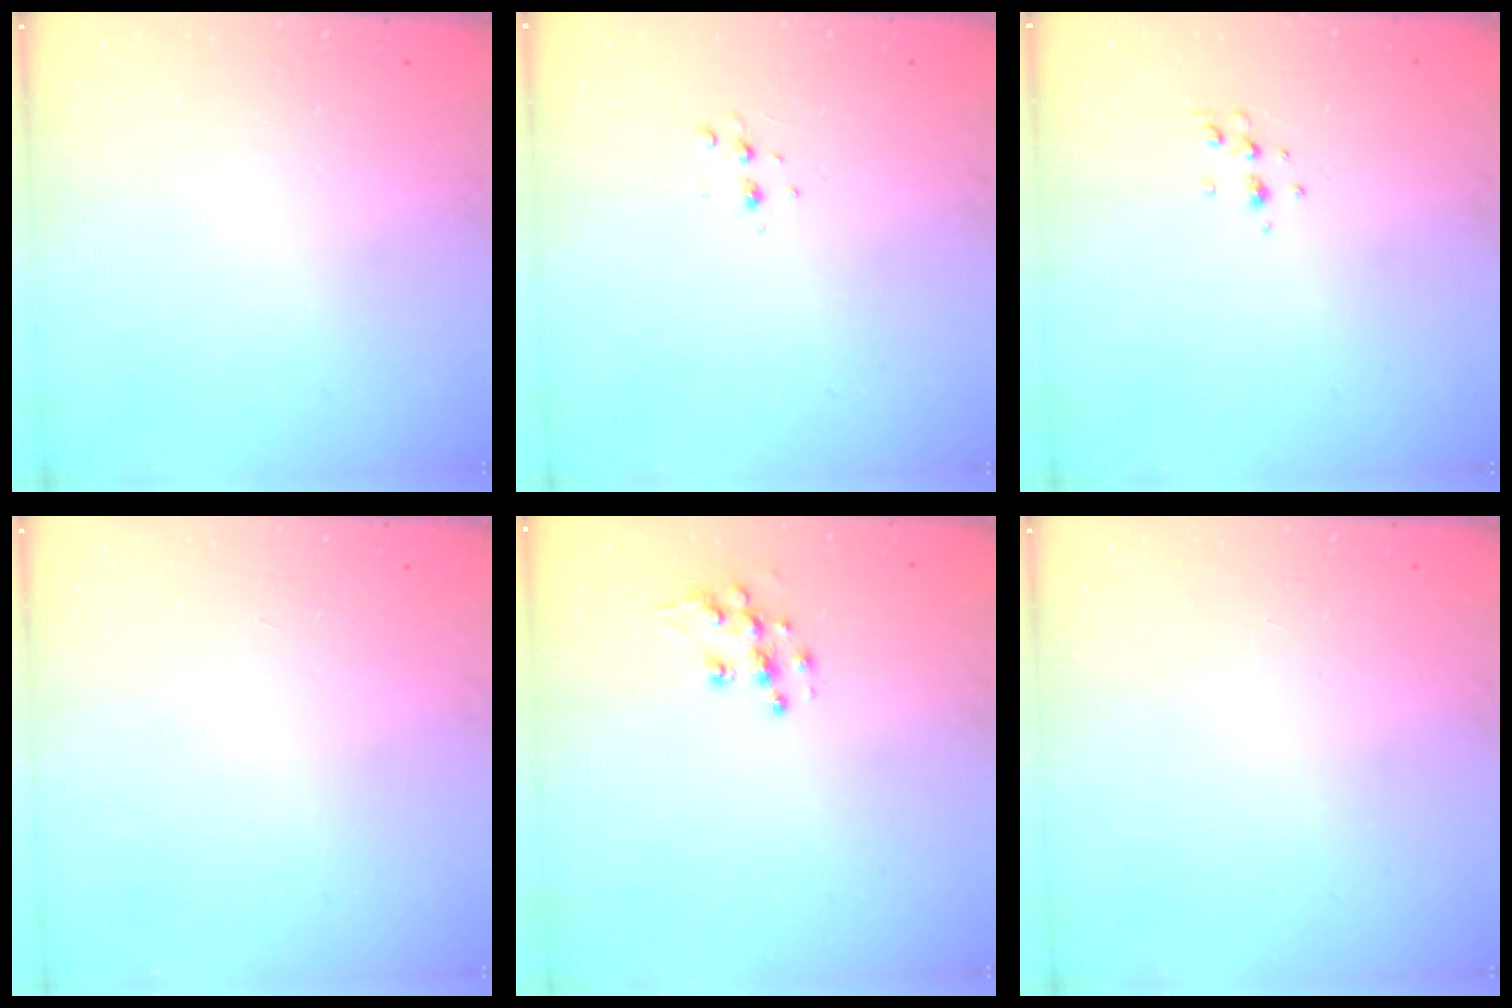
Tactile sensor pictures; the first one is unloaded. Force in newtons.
{"total": 3.5, "press": 3.4, "slide": 0.5}
{"total": 4.1, "press": 3.7, "slide": 1.8}
{"total": 0.0}
{"total": 9.9, "press": 9.9, "slide": 0.7}
{"total": 0.0}